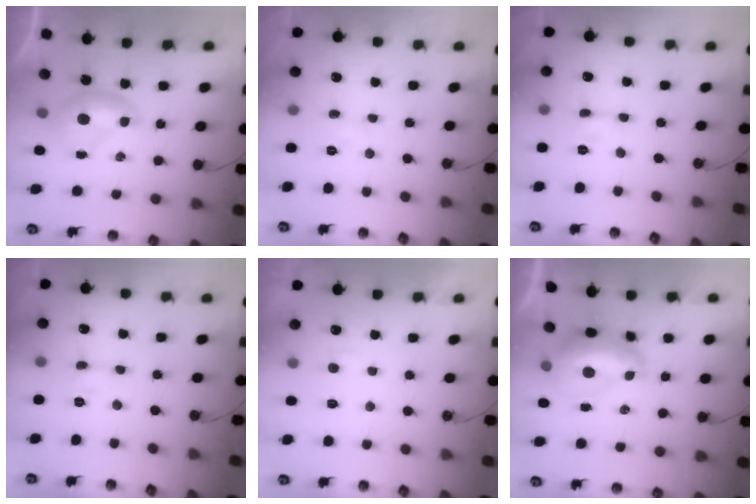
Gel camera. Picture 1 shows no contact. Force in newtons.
{"total": 1.7, "press": 1.6, "slide": 0.4}
{"total": 0.0}
{"total": 1.0, "press": 1.0, "slide": 0.1}
{"total": 2.8, "press": 2.7, "slide": 0.4}
{"total": 4.3, "press": 4.2, "slide": 0.8}